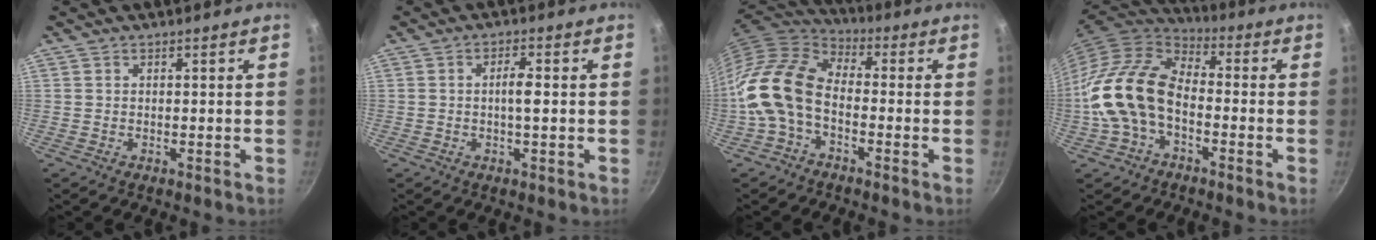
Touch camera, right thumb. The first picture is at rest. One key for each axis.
{"total": 3.4, "fx": -0.1, "fy": 0.9, "fz": 3.3, "tx": -0.066, "ty": 0.006, "tz": -0.005}
{"total": 13.9, "fx": -3.5, "fy": 8.8, "fz": 10.2, "tx": -0.184, "ty": 0.044, "tz": -0.092}
{"total": 15.8, "fx": -3.7, "fy": 10.1, "fz": 11.7, "tx": -0.203, "ty": 0.043, "tz": -0.085}